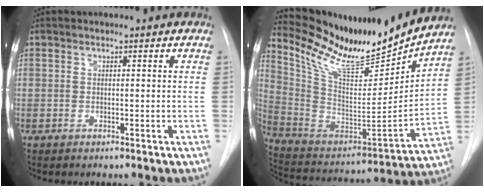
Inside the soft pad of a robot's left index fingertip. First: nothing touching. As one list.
[{"total": 19.9, "force": [18.4, 1.7, 7.5], "torque": [-0.148, -0.054, 0.313]}]